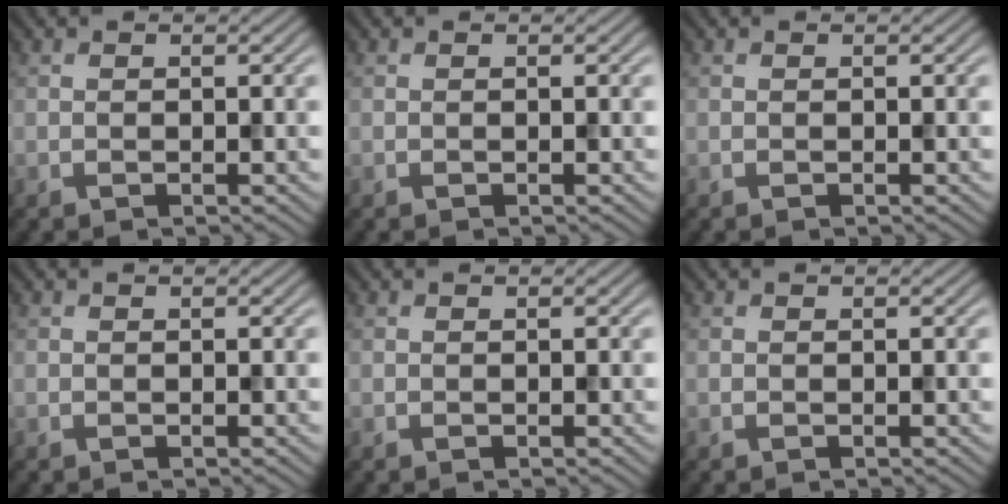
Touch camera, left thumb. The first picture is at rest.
{"total": 0.0}
{"total": 0.0}
{"total": 0.0}
{"total": 0.0}
{"total": 0.0}